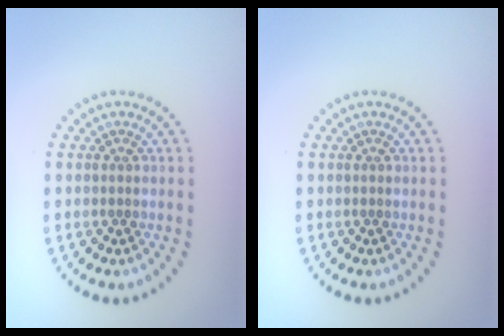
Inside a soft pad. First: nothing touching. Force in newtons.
{"total": 0.0}